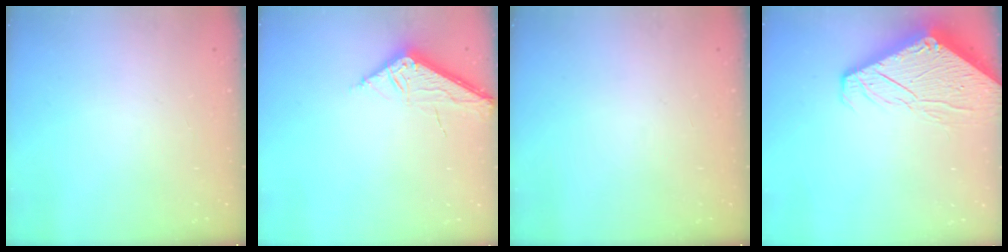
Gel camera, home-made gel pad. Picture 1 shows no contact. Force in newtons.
{"total": 6.6, "press": 6.5, "slide": 0.7}
{"total": 0.0}
{"total": 9.3, "press": 9.3, "slide": 1.0}